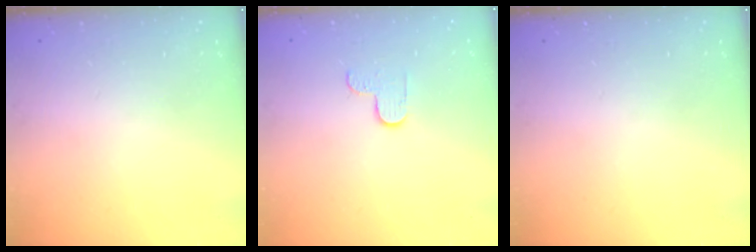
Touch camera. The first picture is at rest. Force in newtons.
{"total": 3.1, "press": 3.1, "slide": 0.4}
{"total": 0.0}